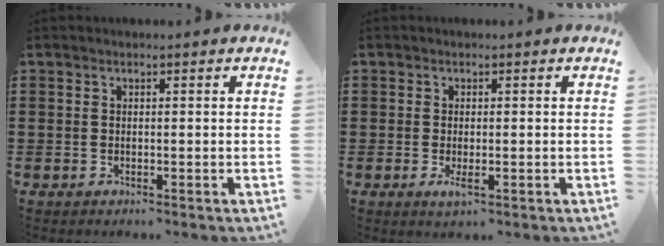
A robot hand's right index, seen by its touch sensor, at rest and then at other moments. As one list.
[{"total": 1.7, "force": [-0.4, 0.5, 1.6], "torque": [-0.037, -0.008, -0.007]}]